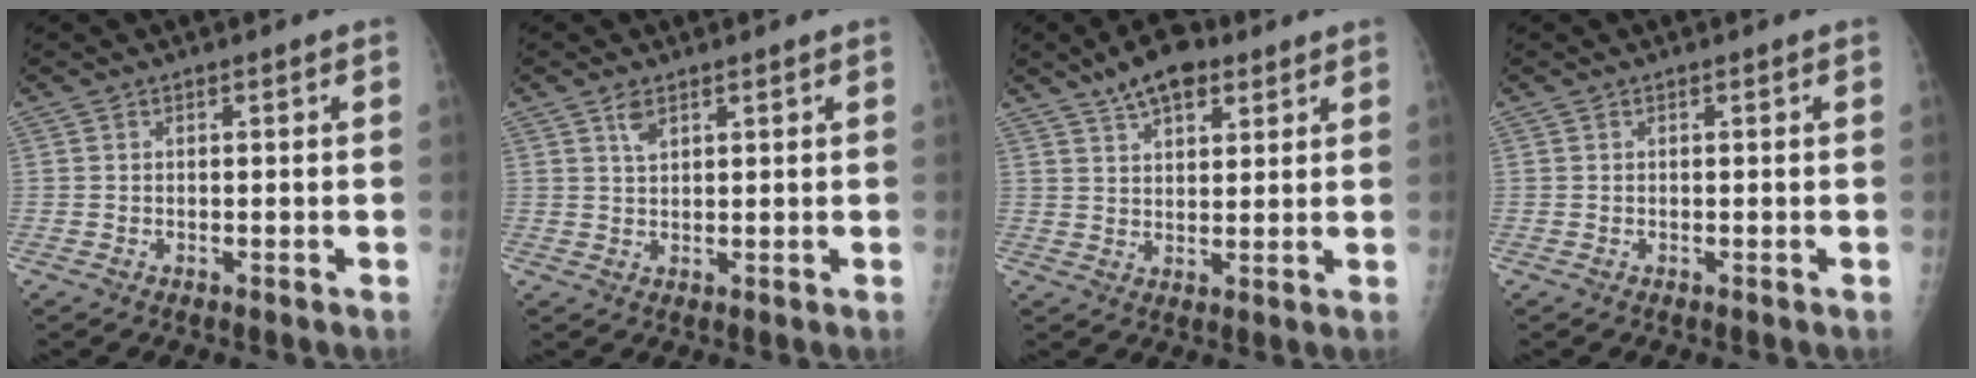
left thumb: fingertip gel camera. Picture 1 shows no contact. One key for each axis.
{"total": 2.7, "fx": 1.6, "fy": 1.4, "fz": 1.6, "tx": -0.019, "ty": -0.008, "tz": 0.034}
{"total": 9.1, "fx": 5.9, "fy": 4.4, "fz": 5.5, "tx": -0.064, "ty": -0.015, "tz": 0.097}
{"total": 0.0}